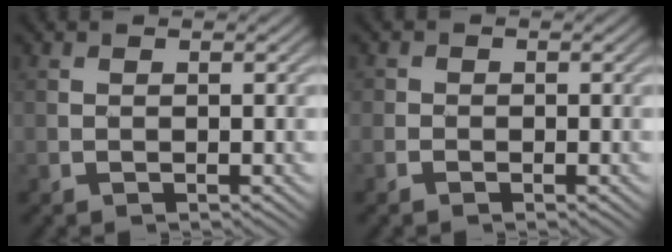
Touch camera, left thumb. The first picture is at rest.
{"total": 1.3, "force": [-0.4, 1.2, 0.1], "torque": [0.005, 0.000, -0.016]}